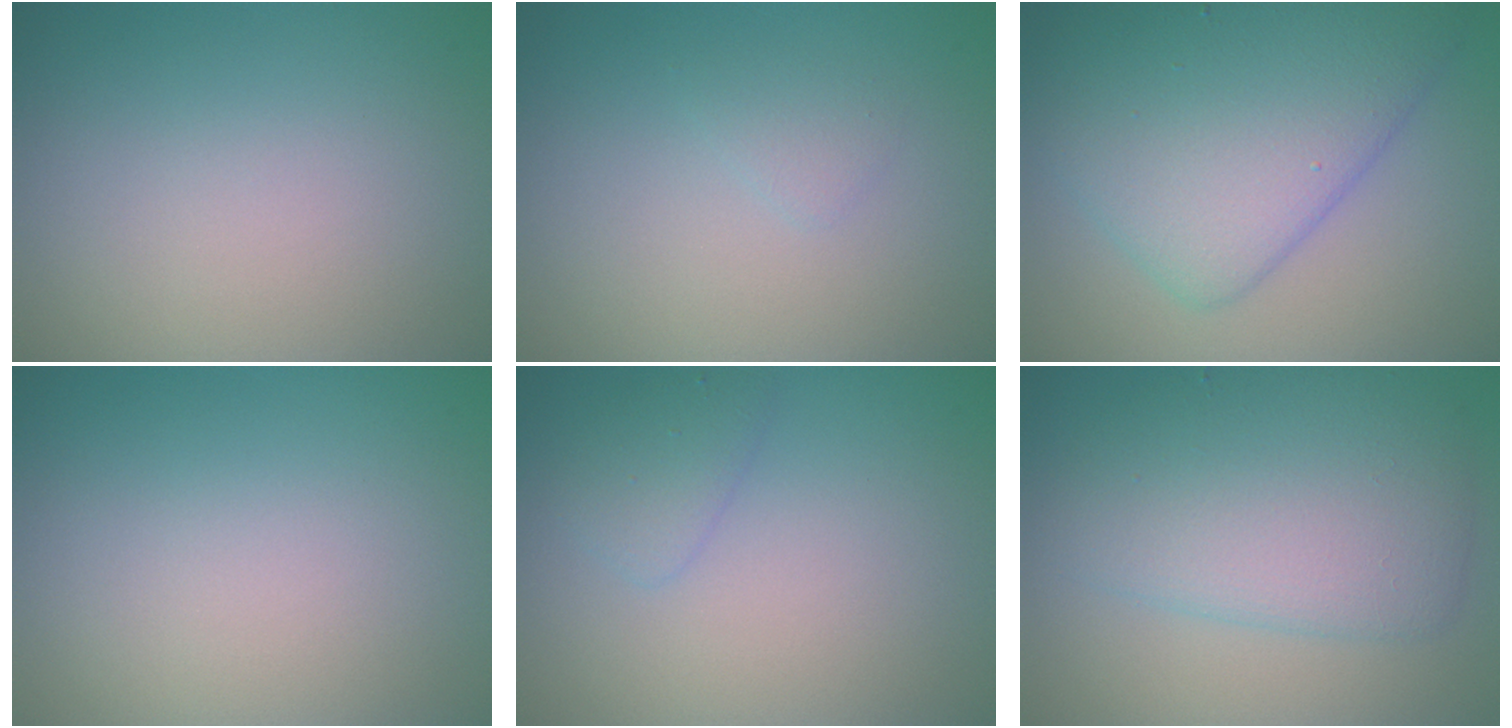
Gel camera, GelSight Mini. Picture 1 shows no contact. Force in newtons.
{"total": 0.8, "press": 0.8, "slide": 0.1}
{"total": 8.0, "press": 8.0, "slide": 0.2}
{"total": 0.0}
{"total": 1.4, "press": 1.4, "slide": 0.1}
{"total": 6.0, "press": 6.0, "slide": 0.1}